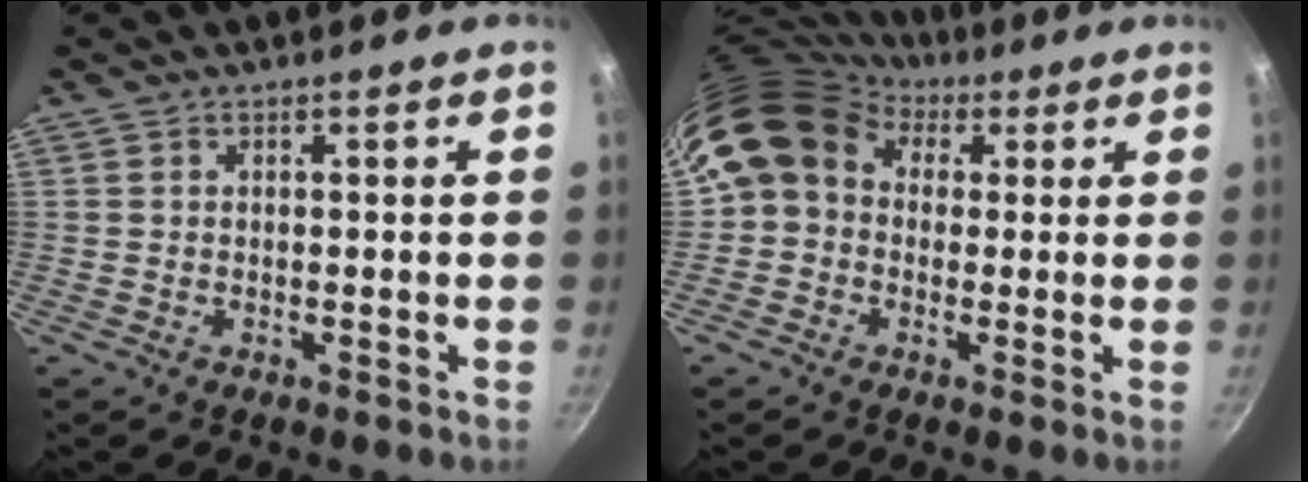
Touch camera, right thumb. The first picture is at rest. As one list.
[{"total": 11.0, "force": [3.2, 9.1, 5.2], "torque": [-0.081, 0.012, 0.035]}]